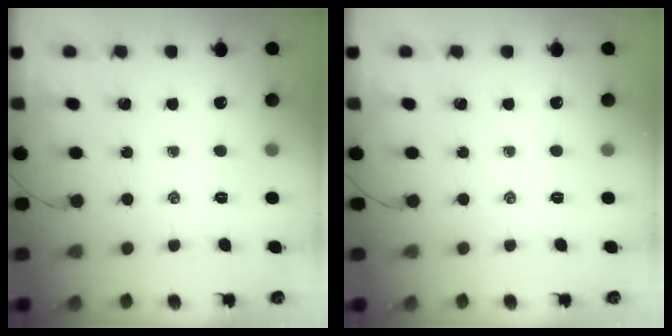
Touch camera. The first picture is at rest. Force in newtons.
{"total": 0.0}